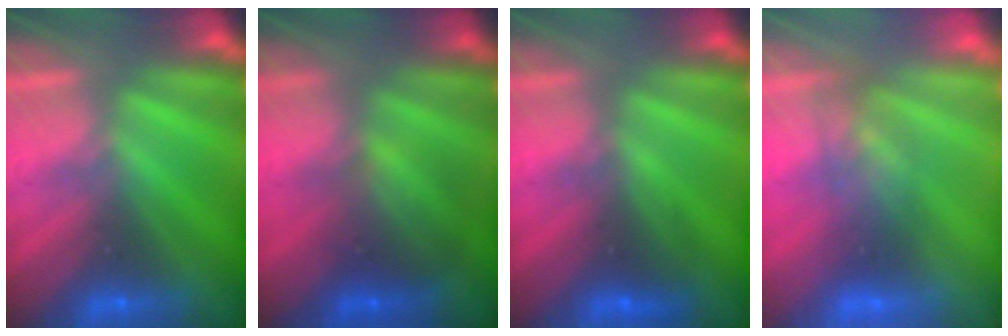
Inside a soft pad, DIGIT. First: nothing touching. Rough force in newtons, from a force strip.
{"total": 2.1}
{"total": 2.6}
{"total": 2.8}